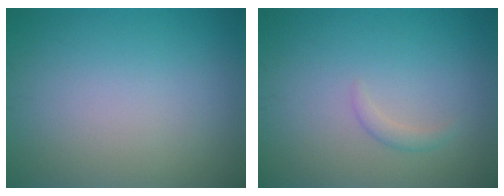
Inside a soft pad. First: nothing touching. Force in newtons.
{"total": 1.0, "press": 1.0, "slide": 0.1}